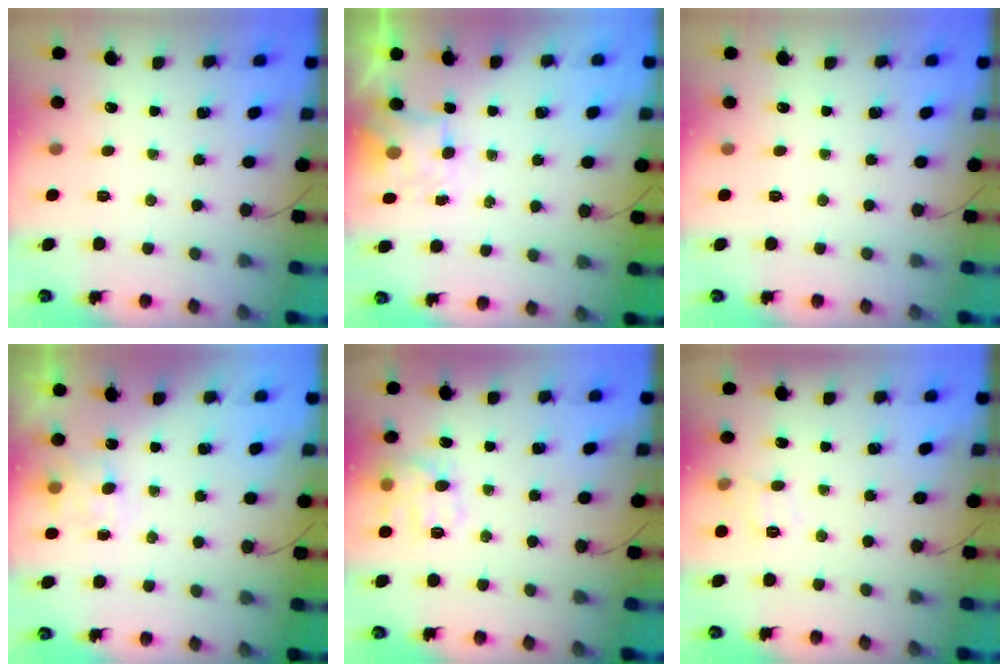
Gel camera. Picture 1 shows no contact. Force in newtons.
{"total": 4.0, "press": 3.9, "slide": 0.9}
{"total": 0.0}
{"total": 5.3, "press": 5.2, "slide": 1.1}
{"total": 11.5, "press": 11.5, "slide": 0.6}
{"total": 7.8, "press": 7.7, "slide": 1.3}